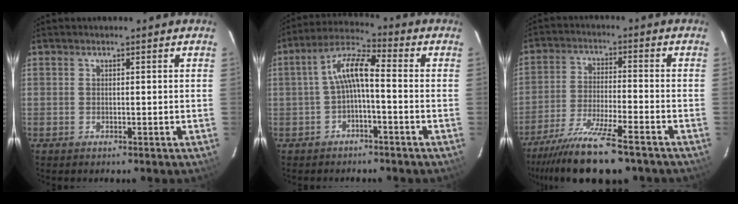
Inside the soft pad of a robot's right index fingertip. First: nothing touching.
{"total": 6.7, "force": [-1.3, 1.8, 6.4], "torque": [-0.138, 0.022, -0.026]}
{"total": 13.9, "force": [-11.1, 2.0, 8.1], "torque": [-0.175, -0.026, -0.198]}